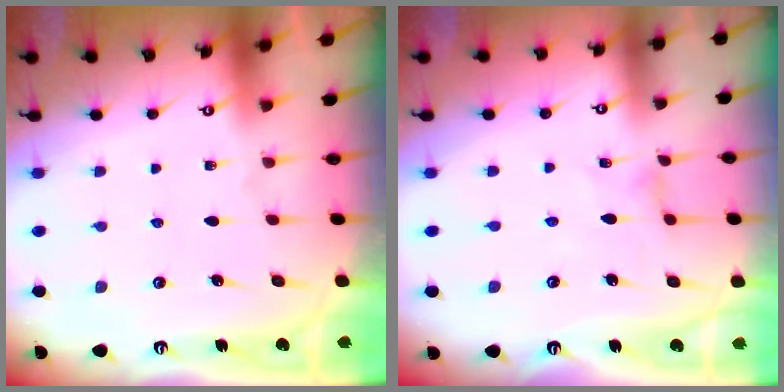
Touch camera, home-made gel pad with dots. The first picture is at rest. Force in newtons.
{"total": 0.6, "press": 0.5, "slide": 0.2}